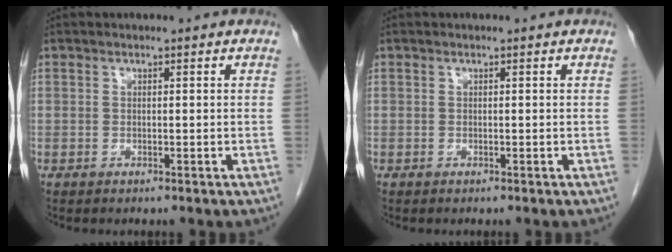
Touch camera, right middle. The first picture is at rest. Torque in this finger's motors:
{"motor_torque": [0.31, 0.01, 0.05, 0.01]}